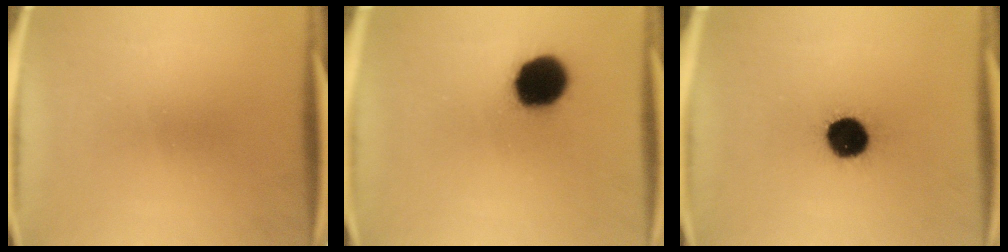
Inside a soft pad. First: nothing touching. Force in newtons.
{"total": 14.1}
{"total": 12.6}